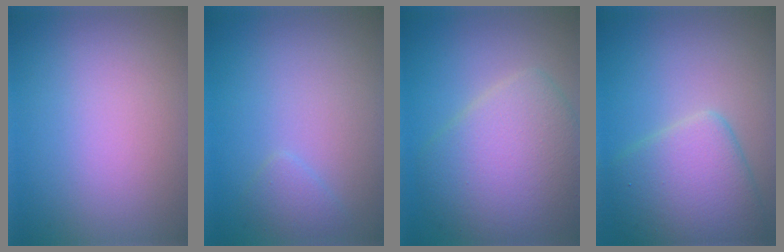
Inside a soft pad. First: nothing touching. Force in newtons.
{"total": 1.2, "press": 1.2, "slide": 0.1}
{"total": 7.4, "press": 7.4, "slide": 0.1}
{"total": 5.9, "press": 5.9, "slide": 0.2}